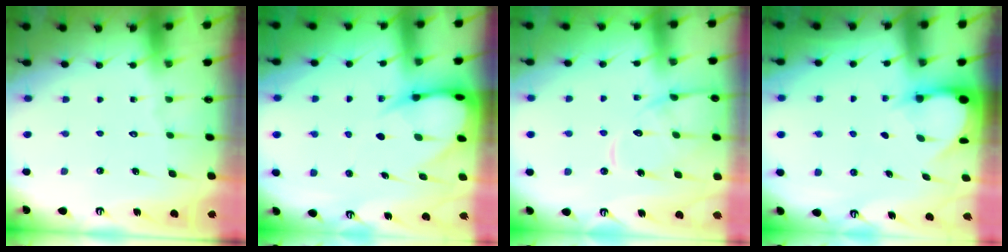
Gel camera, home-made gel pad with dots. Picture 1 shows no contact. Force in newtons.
{"total": 9.1, "press": 9.1, "slide": 1.0}
{"total": 13.2, "press": 13.2, "slide": 1.2}
{"total": 3.2, "press": 3.2, "slide": 0.2}